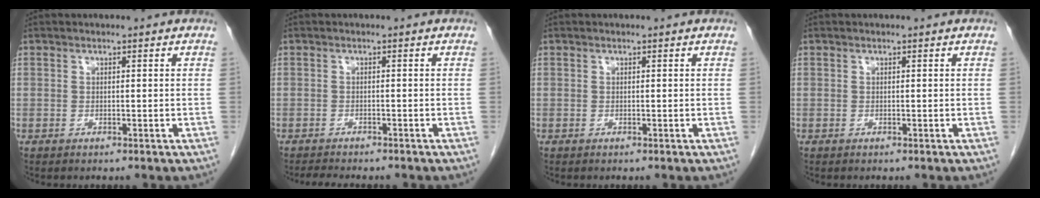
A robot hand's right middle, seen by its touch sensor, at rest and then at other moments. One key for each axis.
{"total": 4.6, "fx": -4.1, "fy": 1.0, "fz": 1.9, "tx": -0.028, "ty": -0.008, "tz": -0.057}
{"total": 0.0}
{"total": 0.0}